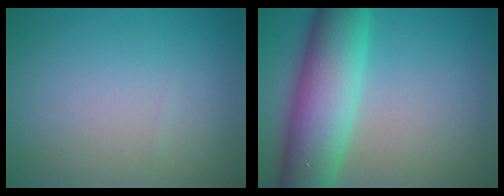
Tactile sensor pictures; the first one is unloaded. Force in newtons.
{"total": 10.1, "press": 10.0, "slide": 0.5}